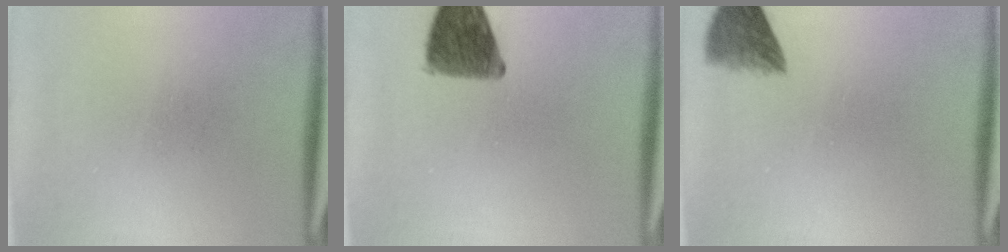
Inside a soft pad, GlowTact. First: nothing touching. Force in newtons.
{"total": 9.2}
{"total": 5.0}